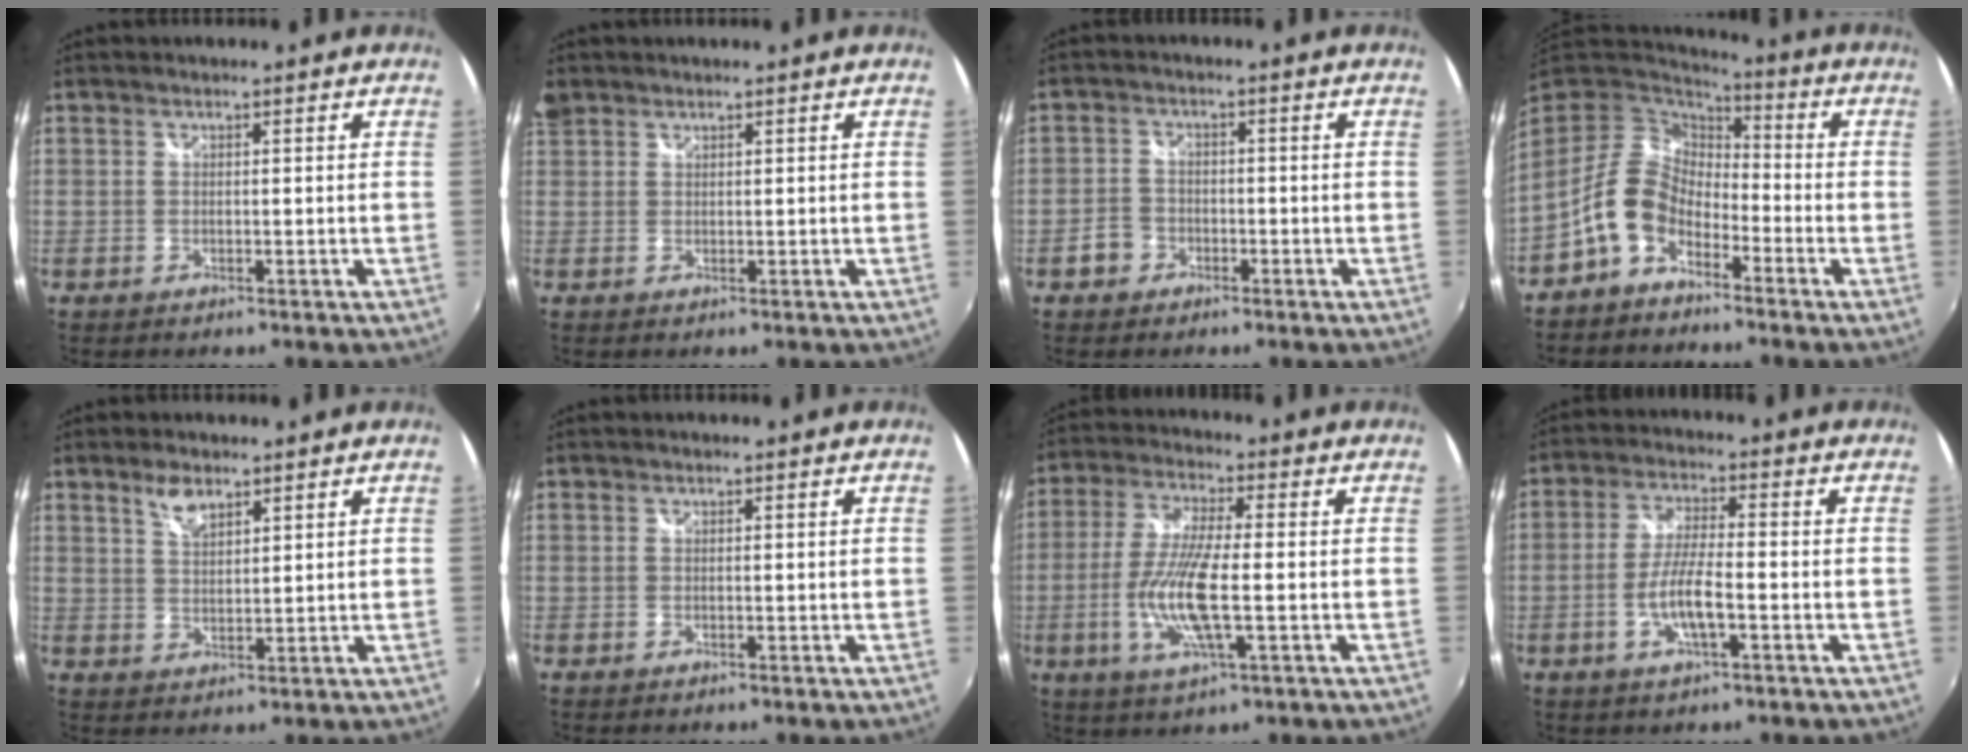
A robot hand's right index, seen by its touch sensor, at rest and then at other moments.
{"total": 3.6, "force": [2.0, 2.7, 1.3], "torque": [-0.024, 0.010, 0.039]}
{"total": 3.6, "force": [-2.0, 2.9, 0.7], "torque": [-0.020, 0.011, -0.036]}
{"total": 10.1, "force": [-5.5, 6.3, 5.6], "torque": [-0.109, 0.020, -0.110]}
{"total": 4.0, "force": [2.8, 1.6, 2.4], "torque": [-0.041, 0.002, 0.052]}
{"total": 0.0}
{"total": 12.5, "force": [-2.3, 2.7, 12.0], "torque": [-0.245, -0.011, -0.046]}
{"total": 7.1, "force": [-2.5, 1.3, 6.6], "torque": [-0.133, -0.002, -0.048]}